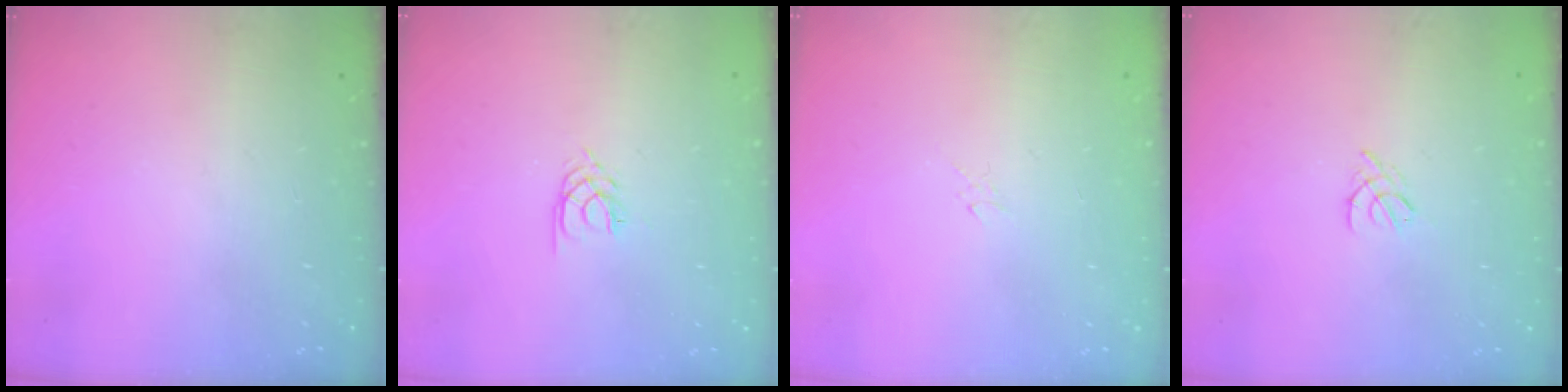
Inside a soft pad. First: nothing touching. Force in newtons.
{"total": 2.1, "press": 2.0, "slide": 0.3}
{"total": 1.3, "press": 1.3, "slide": 0.1}
{"total": 2.0, "press": 1.9, "slide": 0.5}